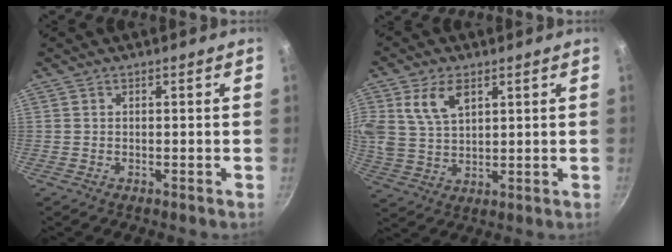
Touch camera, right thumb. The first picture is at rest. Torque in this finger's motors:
{"motor_torque": [-0.58, 1.18, 0.46, 0.62, 0.20]}